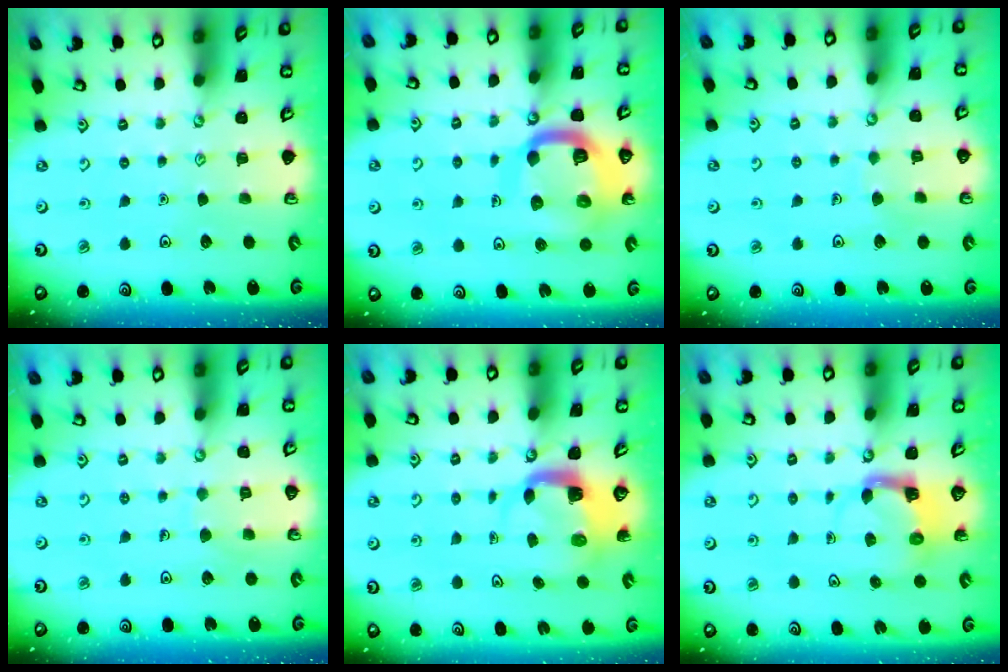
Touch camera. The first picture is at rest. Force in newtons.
{"total": 15.6, "press": 15.5, "slide": 1.7}
{"total": 3.4, "press": 3.4, "slide": 0.3}
{"total": 5.7, "press": 5.7, "slide": 0.3}
{"total": 4.0, "press": 4.0, "slide": 0.4}
{"total": 3.9, "press": 3.9, "slide": 0.7}